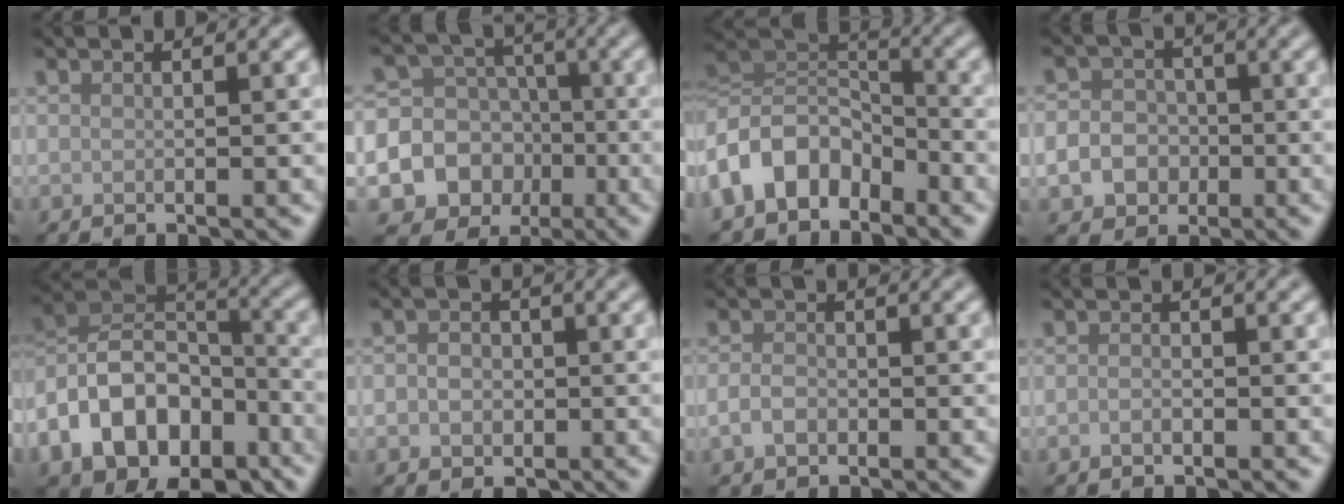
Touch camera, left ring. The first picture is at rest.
{"total": 17.0, "force": [-5.9, 15.6, 3.5], "torque": [-0.105, -0.029, -0.107]}
{"total": 7.0, "force": [-3.4, 4.8, 3.8], "torque": [-0.064, 0.011, -0.077]}
{"total": 5.1, "force": [-1.7, 4.4, 1.9], "torque": [-0.010, -0.003, -0.046]}
{"total": 10.6, "force": [-5.3, 6.9, 6.0], "torque": [-0.111, 0.010, -0.112]}
{"total": 3.0, "force": [-0.4, 2.6, 1.4], "torque": [-0.002, 0.004, -0.025]}
{"total": 1.8, "force": [-0.7, 1.3, 1.1], "torque": [-0.023, -0.001, -0.019]}
{"total": 0.9, "force": [-0.4, 0.5, 0.6], "torque": [-0.012, -0.001, -0.010]}